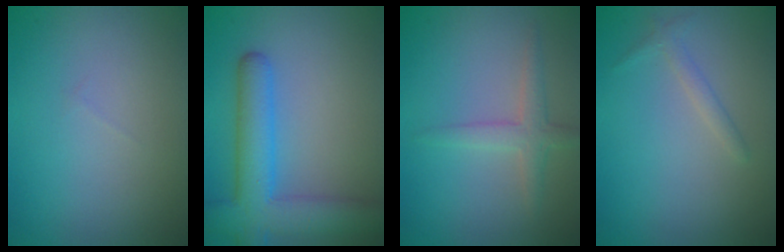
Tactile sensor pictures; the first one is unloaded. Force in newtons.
{"total": 6.8, "press": 6.8, "slide": 0.4}
{"total": 2.2, "press": 2.2, "slide": 0.1}
{"total": 1.1, "press": 1.1, "slide": 0.1}